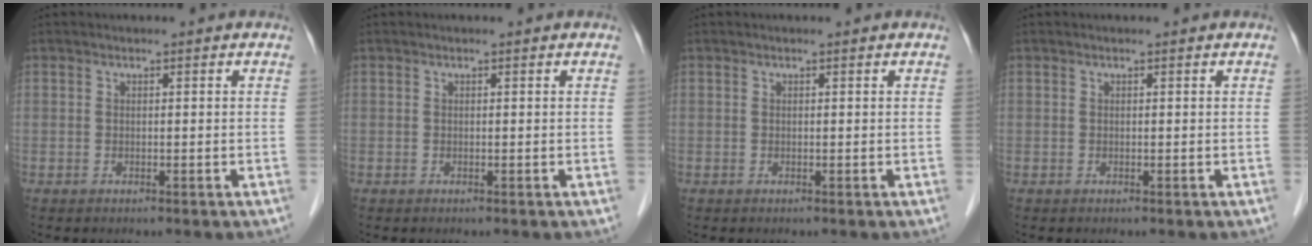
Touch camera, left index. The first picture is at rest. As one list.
[{"total": 0.0}, {"total": 0.0}, {"total": 0.0}]